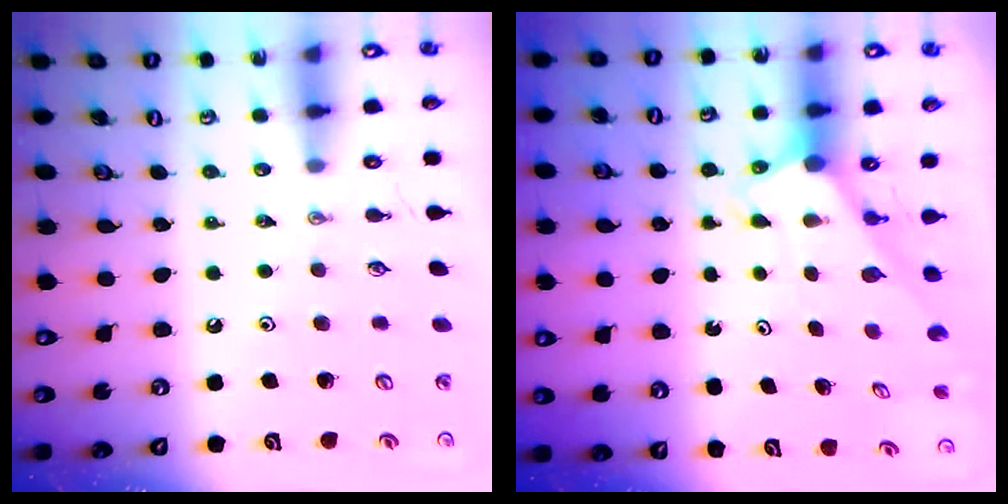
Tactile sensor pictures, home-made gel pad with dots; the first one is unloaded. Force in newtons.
{"total": 2.7, "press": 2.7, "slide": 0.1}